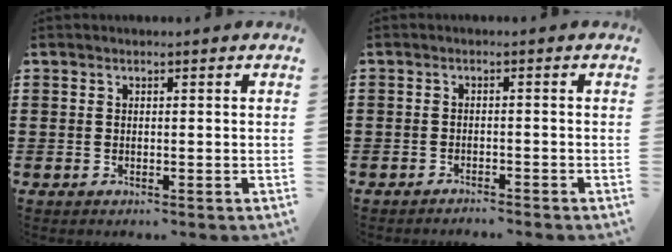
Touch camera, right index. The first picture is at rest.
{"total": 1.4, "force": [-1.4, 0.0, 0.0], "torque": [-0.004, 0.003, -0.030]}